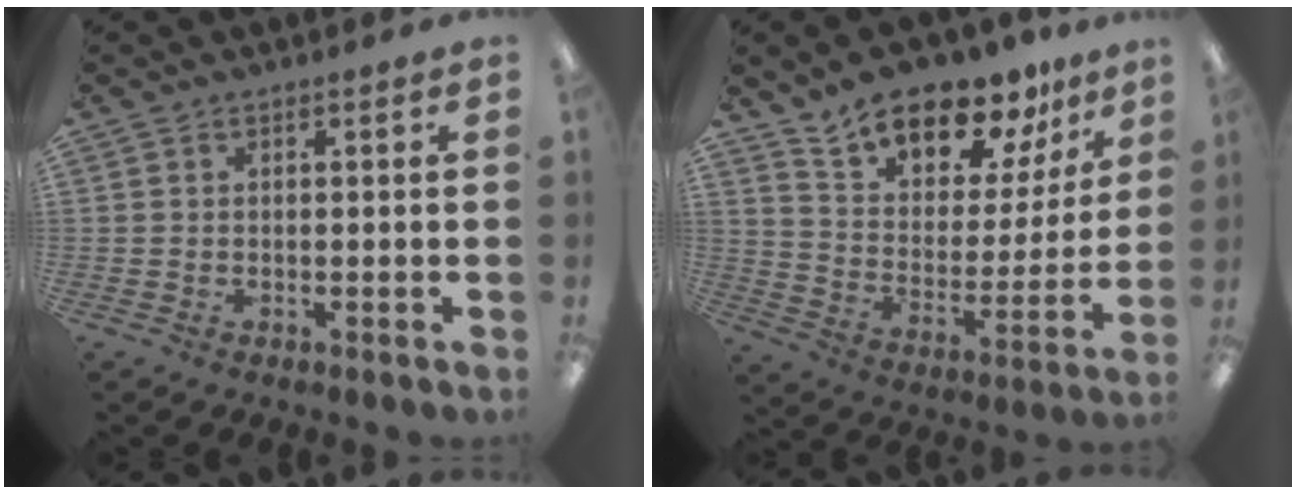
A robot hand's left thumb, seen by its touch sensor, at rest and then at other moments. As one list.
[{"total": 16.1, "force": [13.7, 6.5, 5.5], "torque": [-0.098, -0.108, 0.242]}]